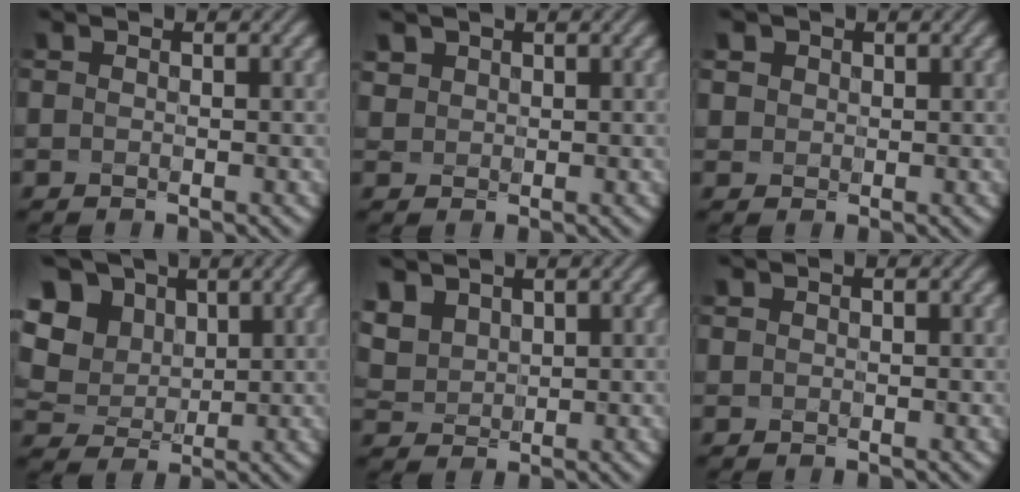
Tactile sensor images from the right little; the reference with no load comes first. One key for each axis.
{"total": 3.0, "fx": 1.5, "fy": 2.4, "fz": 1.0, "tx": -0.056, "ty": 0.011, "tz": 0.030}
{"total": 1.9, "fx": 0.8, "fy": 1.6, "fz": 0.5, "tx": -0.032, "ty": 0.005, "tz": 0.016}
{"total": 9.1, "fx": 4.2, "fy": 7.1, "fz": 3.7, "tx": -0.113, "ty": 0.017, "tz": 0.080}
{"total": 6.3, "fx": 3.0, "fy": 4.7, "fz": 2.8, "tx": -0.092, "ty": 0.024, "tz": 0.056}
{"total": 0.6, "fx": 0.3, "fy": 0.5, "fz": 0.3, "tx": -0.012, "ty": 0.010, "tz": 0.001}